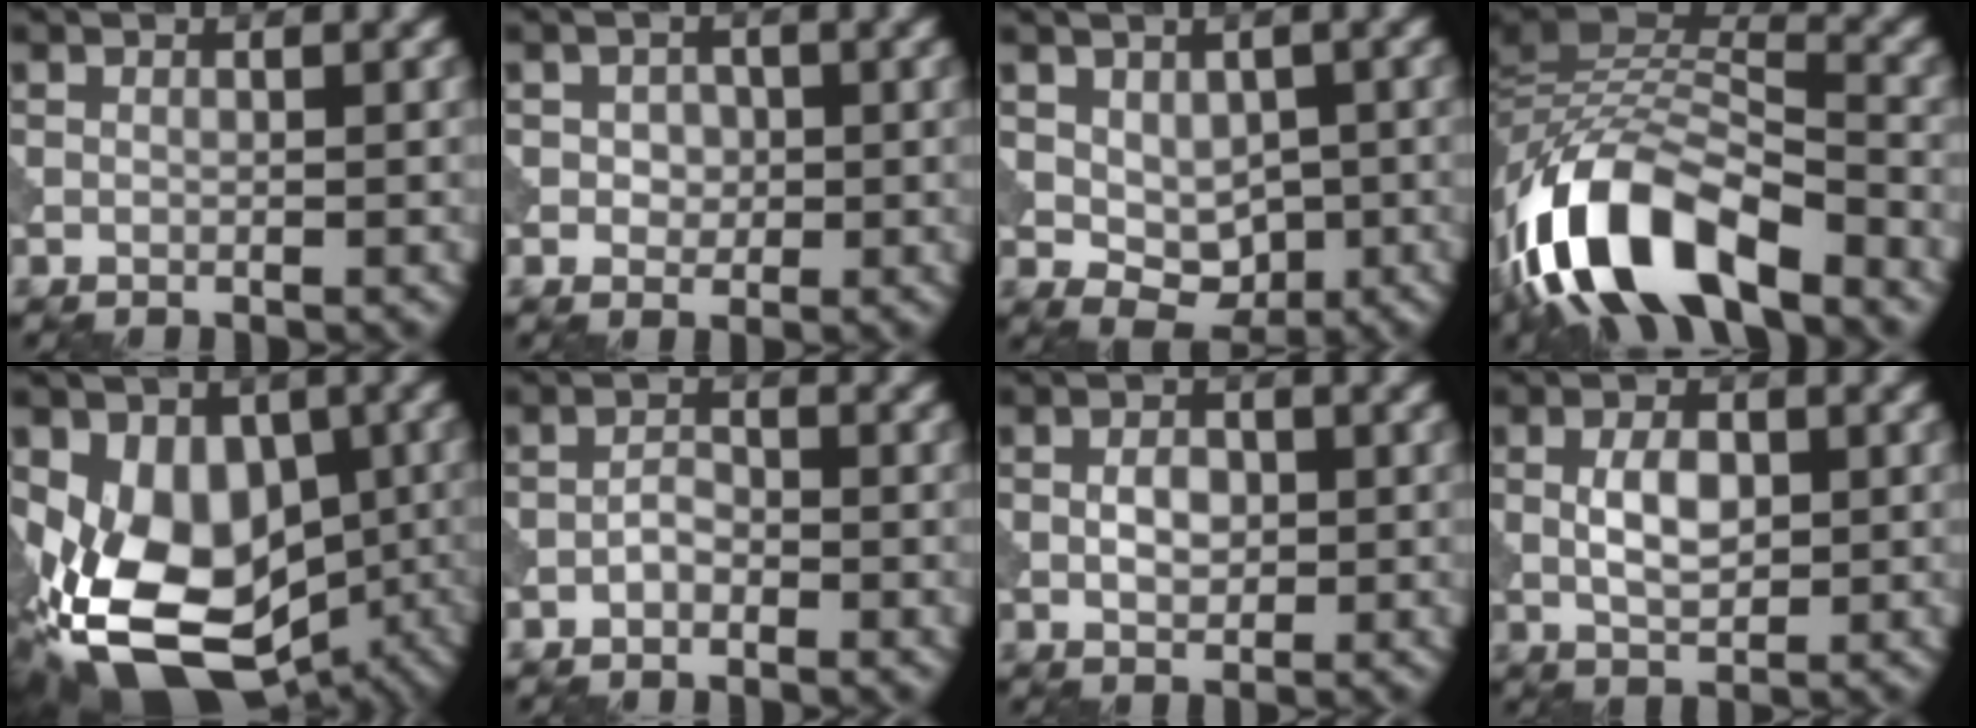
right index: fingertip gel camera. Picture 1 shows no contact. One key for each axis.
{"total": 1.5, "fx": 0.1, "fy": 1.3, "fz": 0.8, "tx": -0.014, "ty": 0.000, "tz": -0.002}
{"total": 4.6, "fx": 0.0, "fy": 3.3, "fz": 3.3, "tx": -0.051, "ty": -0.011, "tz": 0.010}
{"total": 12.5, "fx": -7.2, "fy": 5.0, "fz": 8.9, "tx": -0.168, "ty": 0.004, "tz": -0.143}
{"total": 14.5, "fx": -4.6, "fy": 9.9, "fz": 9.6, "tx": -0.141, "ty": -0.008, "tz": -0.066}
{"total": 1.4, "fx": -0.8, "fy": 0.7, "fz": 0.8, "tx": -0.018, "ty": 0.004, "tz": -0.018}
{"total": 2.1, "fx": -0.2, "fy": 1.3, "fz": 1.7, "tx": -0.030, "ty": 0.002, "tz": -0.004}
{"total": 3.3, "fx": 0.1, "fy": 1.8, "fz": 2.8, "tx": -0.061, "ty": 0.001, "tz": 0.003}